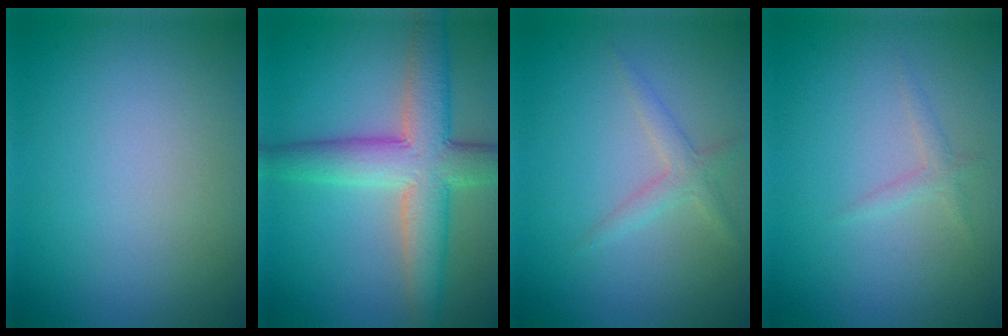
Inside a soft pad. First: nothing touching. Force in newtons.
{"total": 7.5, "press": 7.5, "slide": 0.2}
{"total": 1.7, "press": 1.7, "slide": 0.1}
{"total": 1.1, "press": 1.1, "slide": 0.0}